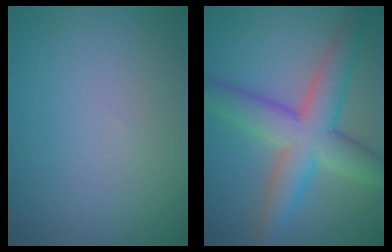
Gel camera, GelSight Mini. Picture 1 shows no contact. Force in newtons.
{"total": 7.2, "press": 7.2, "slide": 0.2}